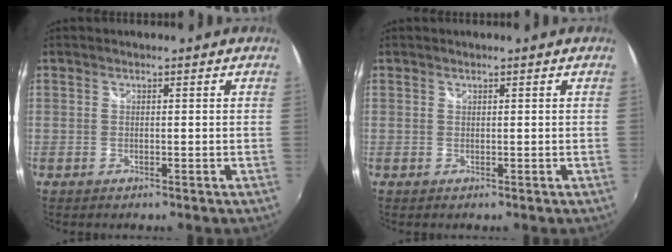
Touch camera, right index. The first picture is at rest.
{"total": 0.0}